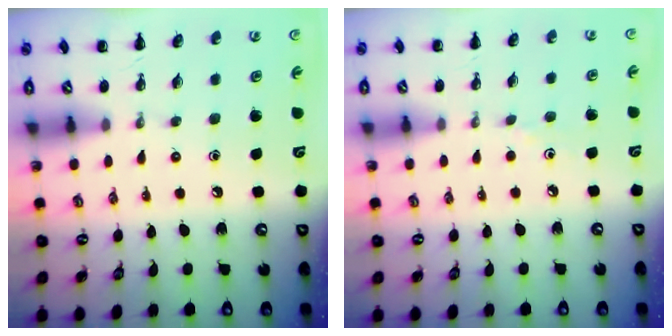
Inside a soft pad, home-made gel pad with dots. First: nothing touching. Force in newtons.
{"total": 2.2, "press": 2.1, "slide": 0.9}